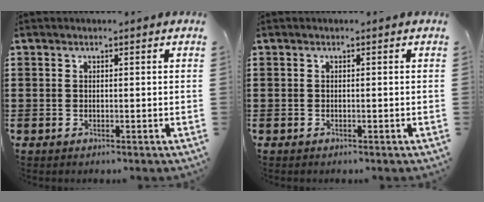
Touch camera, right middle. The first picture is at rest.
{"total": 0.0}